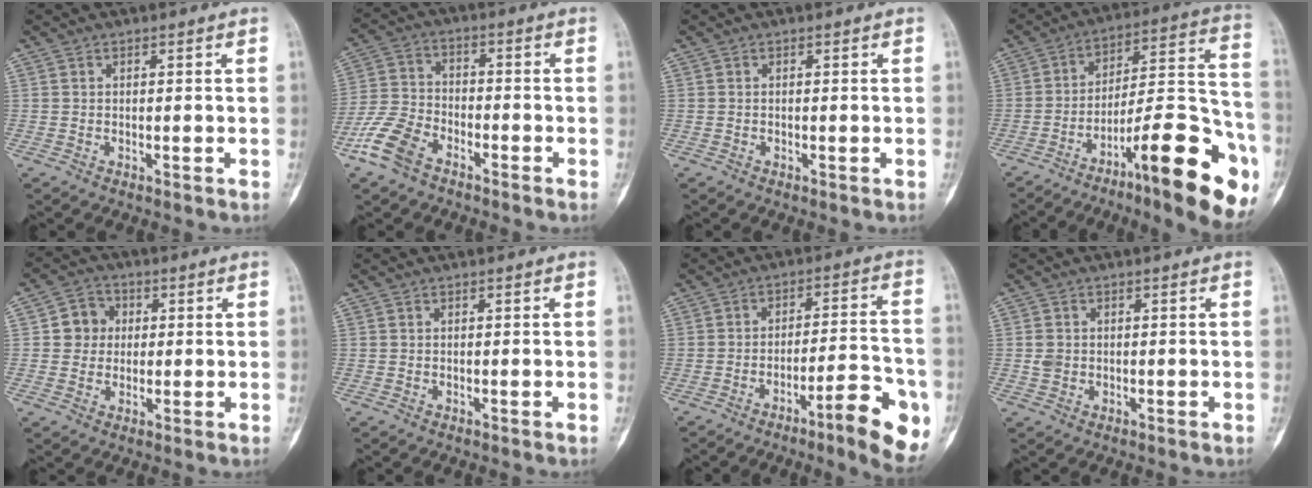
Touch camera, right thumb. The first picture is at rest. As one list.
[{"total": 9.7, "force": [-6.1, 5.3, 5.4], "torque": [-0.121, 0.020, -0.129]}, {"total": 0.0}, {"total": 24.4, "force": [-11.6, 5.8, 20.6], "torque": [-0.251, 0.080, -0.174]}, {"total": 5.8, "force": [0.7, 5.4, 2.0], "torque": [0.001, 0.007, 0.005]}, {"total": 0.0}, {"total": 13.3, "force": [-6.4, 2.8, 11.4], "torque": [-0.142, 0.031, -0.089]}, {"total": 2.1, "force": [0.0, 1.8, 1.0], "torque": [-0.007, 0.006, 0.001]}]